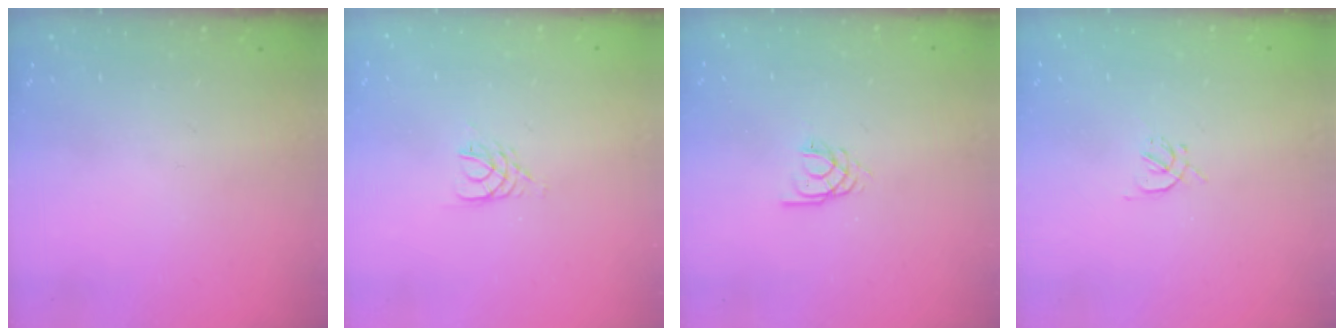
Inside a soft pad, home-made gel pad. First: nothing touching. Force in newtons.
{"total": 3.0, "press": 2.9, "slide": 0.4}
{"total": 2.3, "press": 2.3, "slide": 0.2}
{"total": 1.2, "press": 1.2, "slide": 0.4}